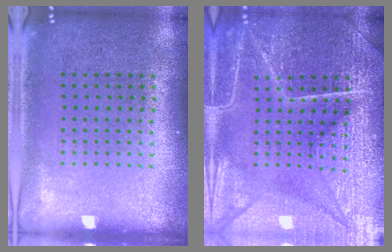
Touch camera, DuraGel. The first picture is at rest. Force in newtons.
{"total": 7.3, "press": 7.2, "slide": 0.9}